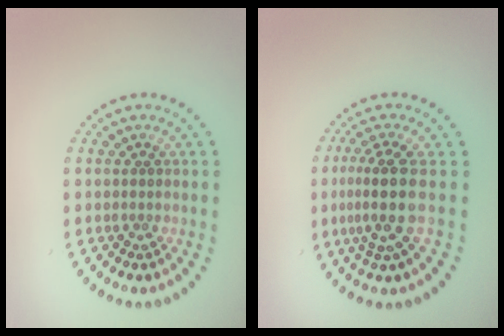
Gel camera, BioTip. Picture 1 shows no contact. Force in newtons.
{"total": 3.8, "press": 2.9, "slide": 2.5}